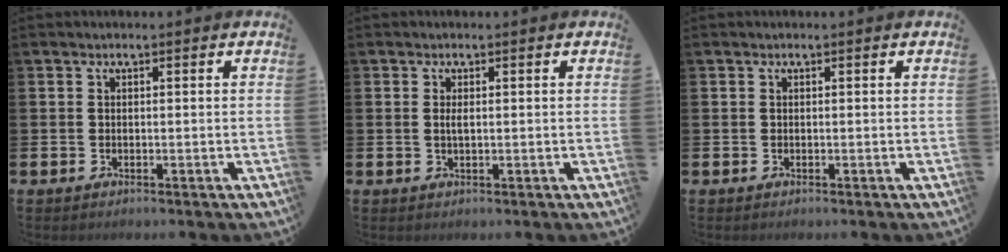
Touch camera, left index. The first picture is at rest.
{"total": 1.1, "force": [0.2, 0.4, 1.0], "torque": [-0.020, 0.003, 0.003]}
{"total": 0.0}